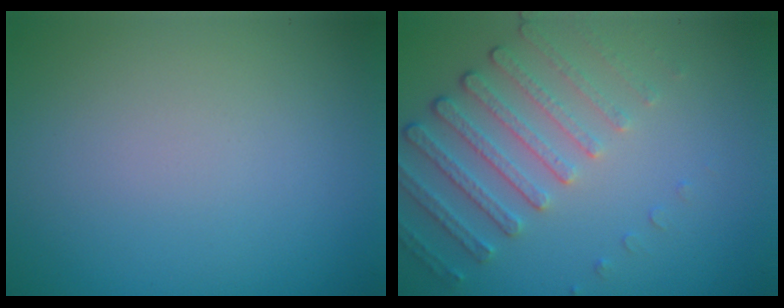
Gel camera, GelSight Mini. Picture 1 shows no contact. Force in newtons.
{"total": 4.8, "press": 3.4, "slide": 3.3}